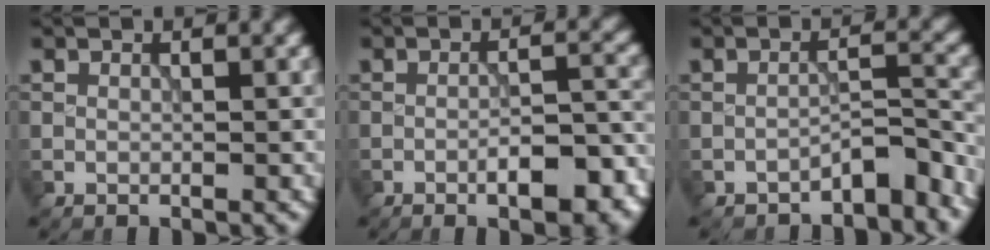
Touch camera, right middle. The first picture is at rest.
{"total": 6.0, "force": [-2.9, 2.0, 5.0], "torque": [-0.070, 0.005, -0.037]}
{"total": 3.2, "force": [-2.5, 0.9, 1.7], "torque": [-0.023, 0.013, -0.043]}